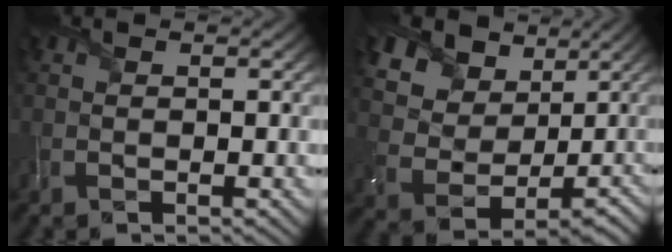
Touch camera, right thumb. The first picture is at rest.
{"total": 13.8, "force": [7.1, 9.9, 6.4], "torque": [-0.165, 0.015, 0.152]}